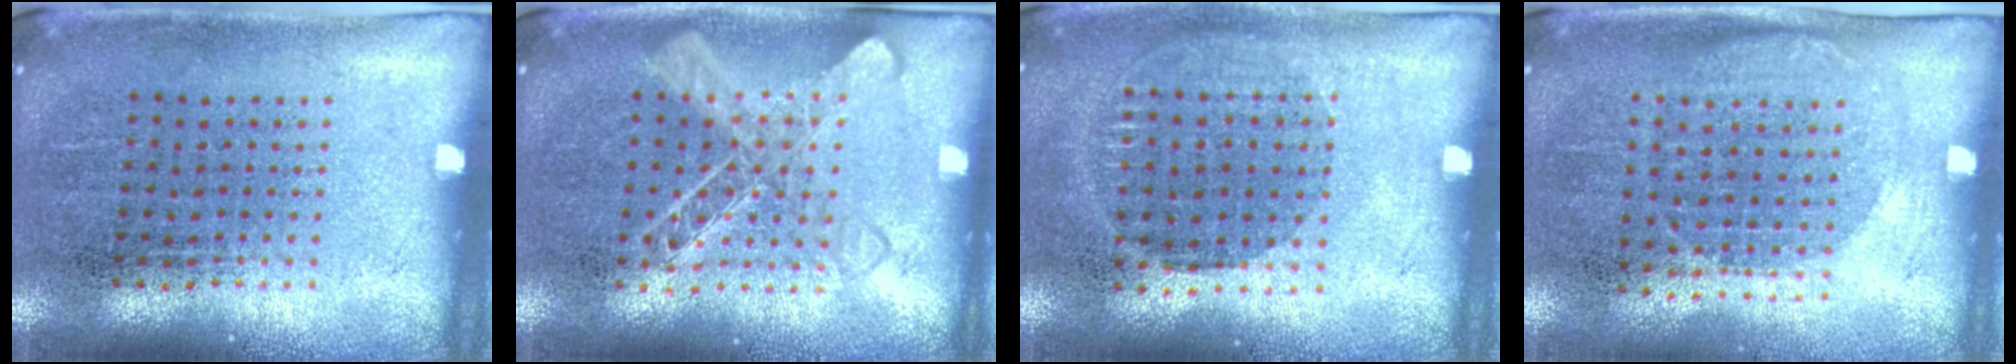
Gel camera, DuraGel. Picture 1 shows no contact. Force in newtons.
{"total": 1.4, "press": 1.4, "slide": 0.3}
{"total": 0.9, "press": 0.8, "slide": 0.4}
{"total": 1.1, "press": 1.0, "slide": 0.5}